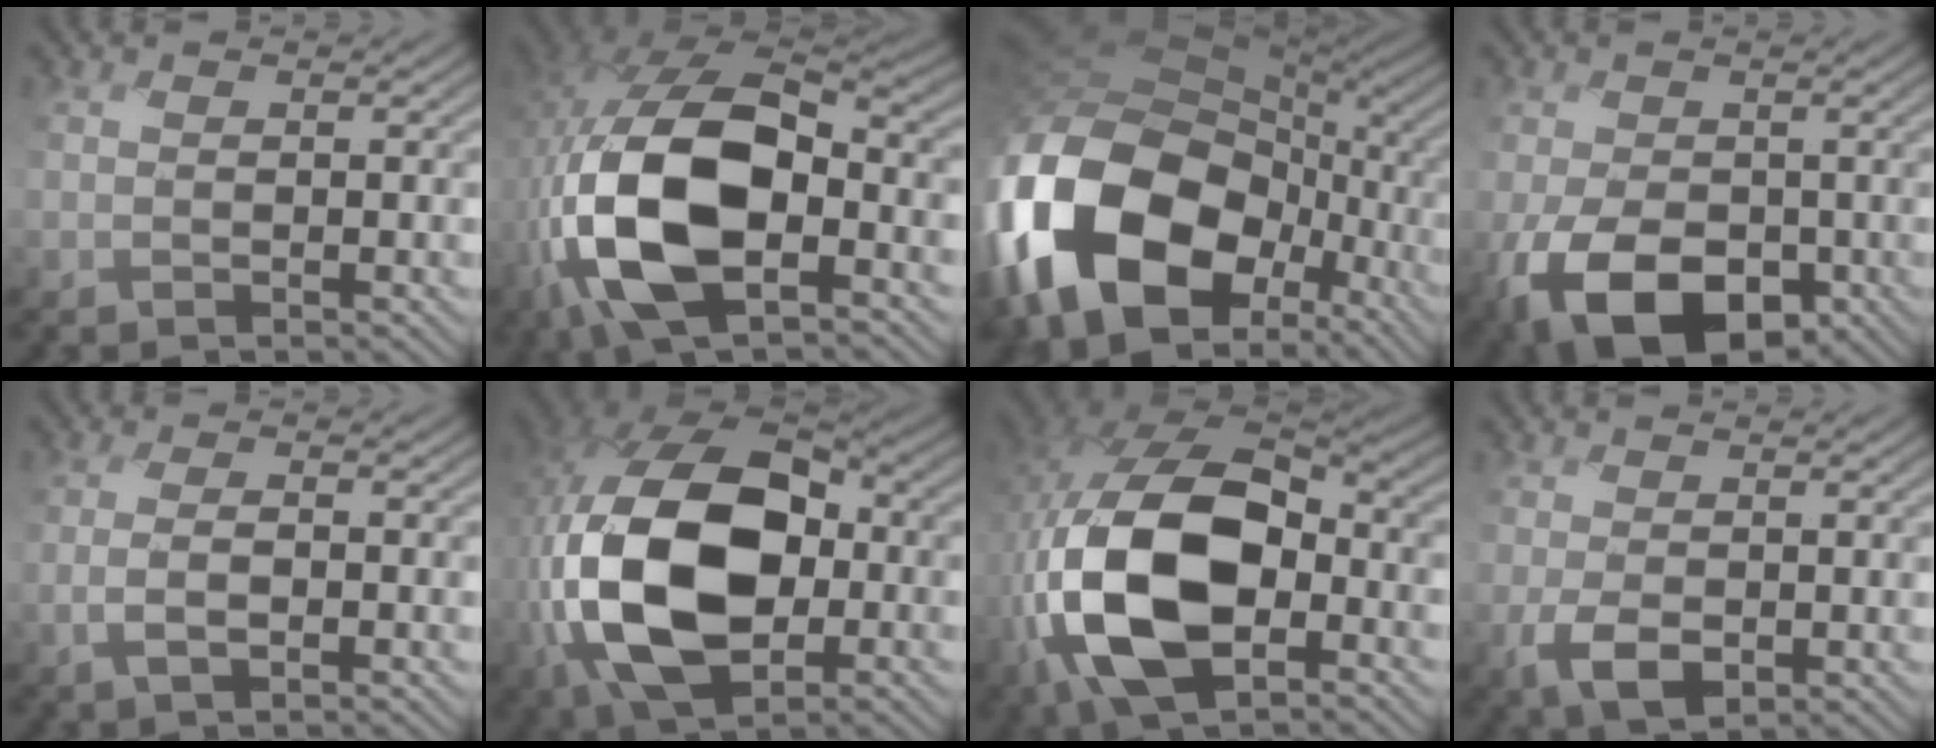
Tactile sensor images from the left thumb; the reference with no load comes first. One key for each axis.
{"total": 15.4, "fx": -3.6, "fy": 8.2, "fz": 12.5, "tx": -0.278, "ty": -0.009, "tz": -0.074}
{"total": 20.4, "fx": -7.5, "fy": 13.6, "fz": 13.2, "tx": -0.326, "ty": -0.025, "tz": -0.135}
{"total": 10.0, "fx": -4.2, "fy": 6.2, "fz": 6.6, "tx": -0.131, "ty": -0.025, "tz": -0.076}
{"total": 2.4, "fx": -0.9, "fy": 0.6, "fz": 2.1, "tx": -0.050, "ty": 0.000, "tz": -0.025}
{"total": 18.4, "fx": -2.6, "fy": 12.2, "fz": 13.5, "tx": -0.326, "ty": -0.036, "tz": -0.038}
{"total": 16.5, "fx": -3.6, "fy": 9.9, "fz": 12.7, "tx": -0.291, "ty": -0.013, "tz": -0.073}
{"total": 3.2, "fx": -1.0, "fy": 2.0, "fz": 2.3, "tx": -0.054, "ty": -0.009, "tz": -0.019}